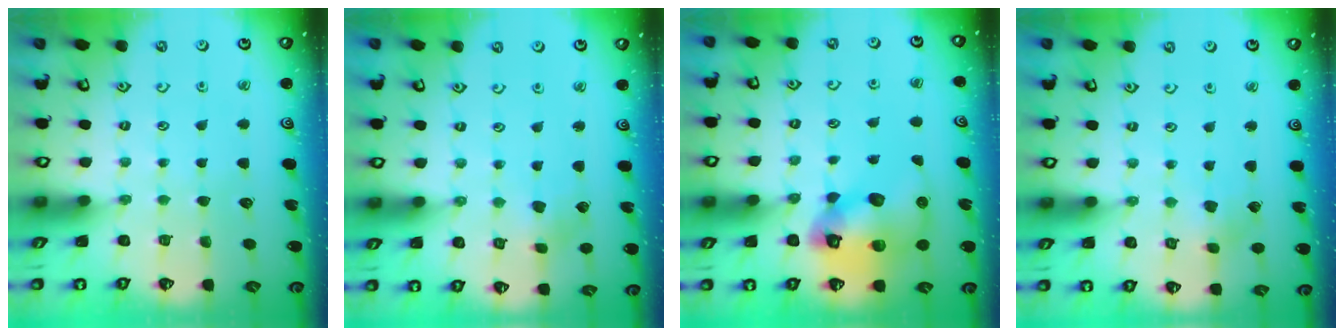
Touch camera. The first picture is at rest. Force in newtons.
{"total": 2.8, "press": 2.8, "slide": 0.4}
{"total": 15.4, "press": 15.2, "slide": 2.4}
{"total": 2.3, "press": 2.3, "slide": 0.6}